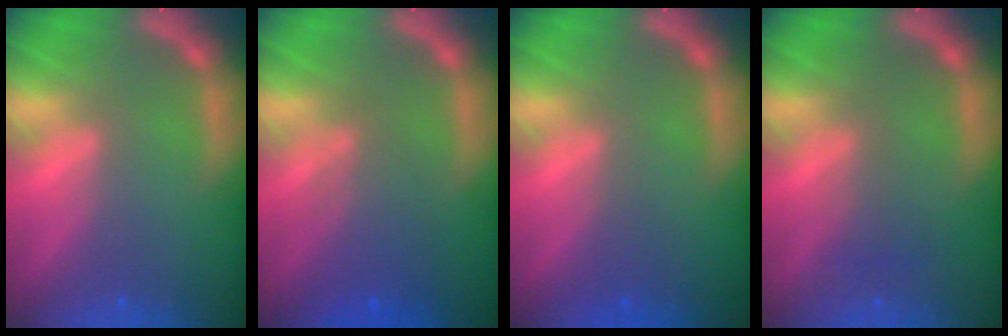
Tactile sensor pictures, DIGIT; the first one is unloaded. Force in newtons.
{"total": 4.1}
{"total": 0.9}
{"total": 1.5}